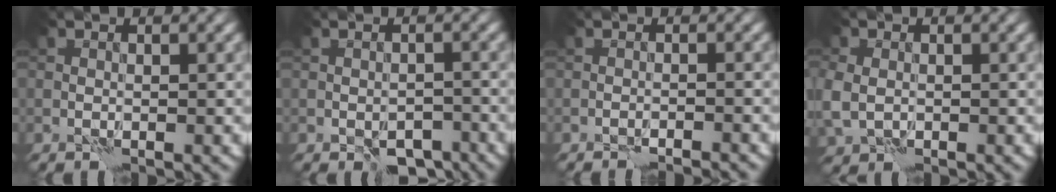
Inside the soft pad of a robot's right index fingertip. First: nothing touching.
{"total": 3.7, "force": [-2.6, 2.0, 1.9], "torque": [-0.020, -0.004, -0.037]}
{"total": 2.6, "force": [-2.5, 0.0, 0.6], "torque": [-0.011, 0.009, -0.036]}
{"total": 4.1, "force": [-0.8, 3.3, 2.2], "torque": [-0.059, -0.010, -0.008]}